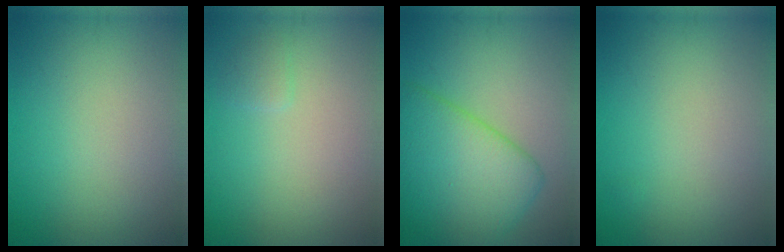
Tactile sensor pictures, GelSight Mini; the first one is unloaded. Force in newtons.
{"total": 0.8, "press": 0.8, "slide": 0.1}
{"total": 7.8, "press": 7.8, "slide": 0.5}
{"total": 0.0}